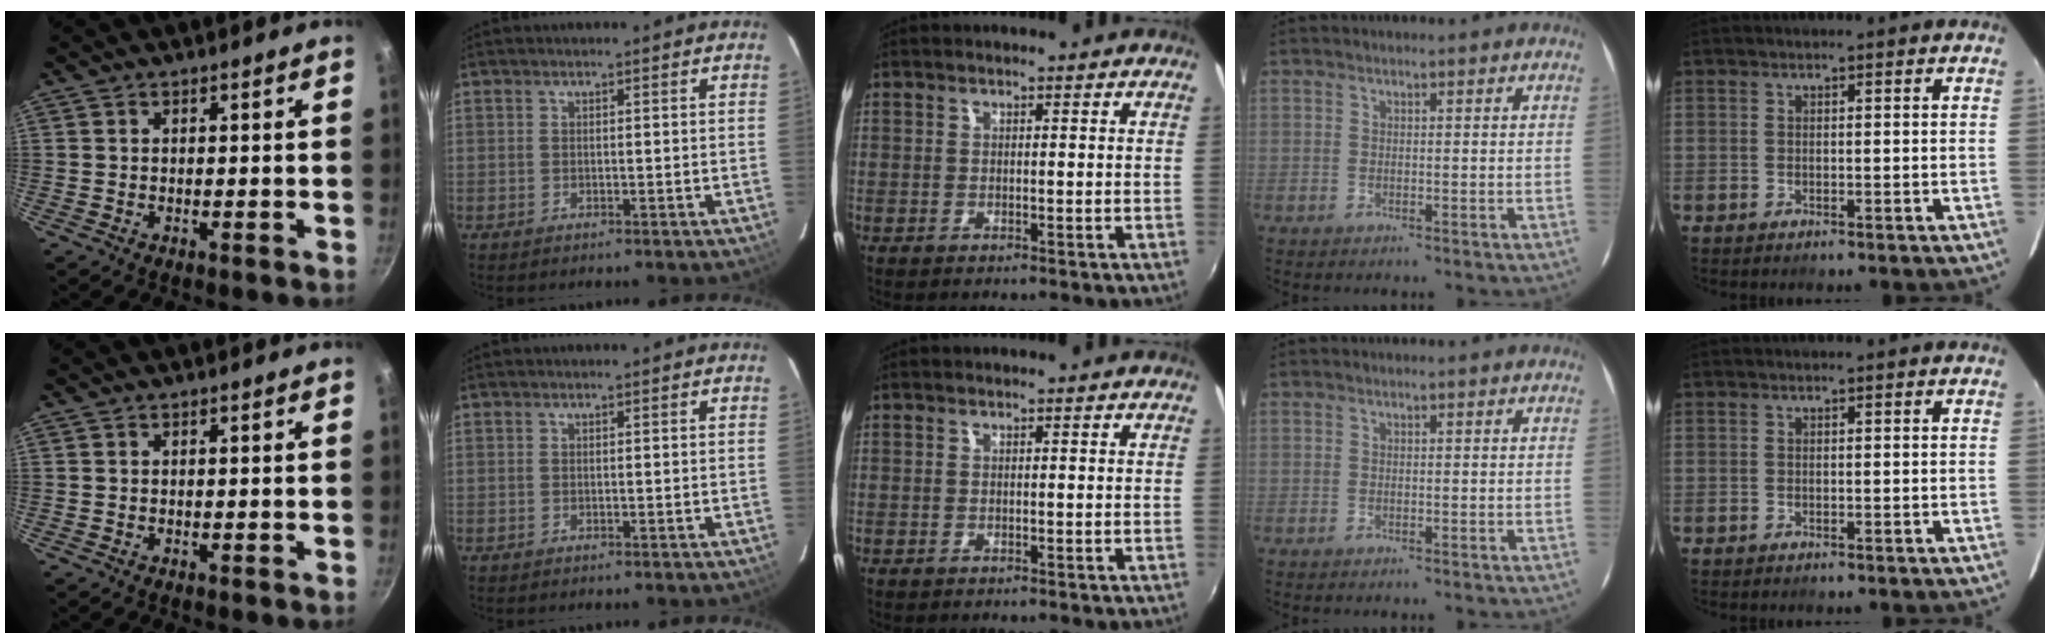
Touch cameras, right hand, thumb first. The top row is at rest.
{}